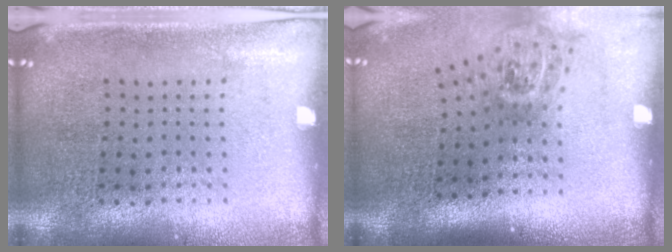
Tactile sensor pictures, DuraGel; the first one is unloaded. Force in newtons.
{"total": 1.9, "press": 1.4, "slide": 1.4}